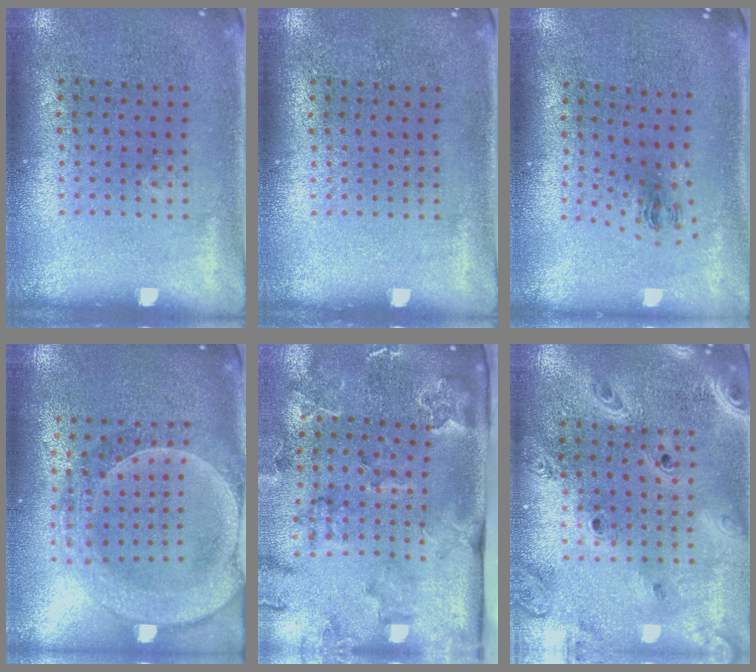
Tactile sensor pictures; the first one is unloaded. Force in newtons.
{"total": 0.0}
{"total": 0.9, "press": 0.4, "slide": 0.9}
{"total": 2.6, "press": 2.3, "slide": 1.2}
{"total": 2.5, "press": 2.4, "slide": 0.6}
{"total": 3.0, "press": 2.5, "slide": 1.6}